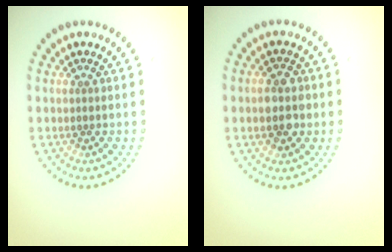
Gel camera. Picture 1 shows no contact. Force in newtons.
{"total": 3.0, "press": 3.0, "slide": 0.1}